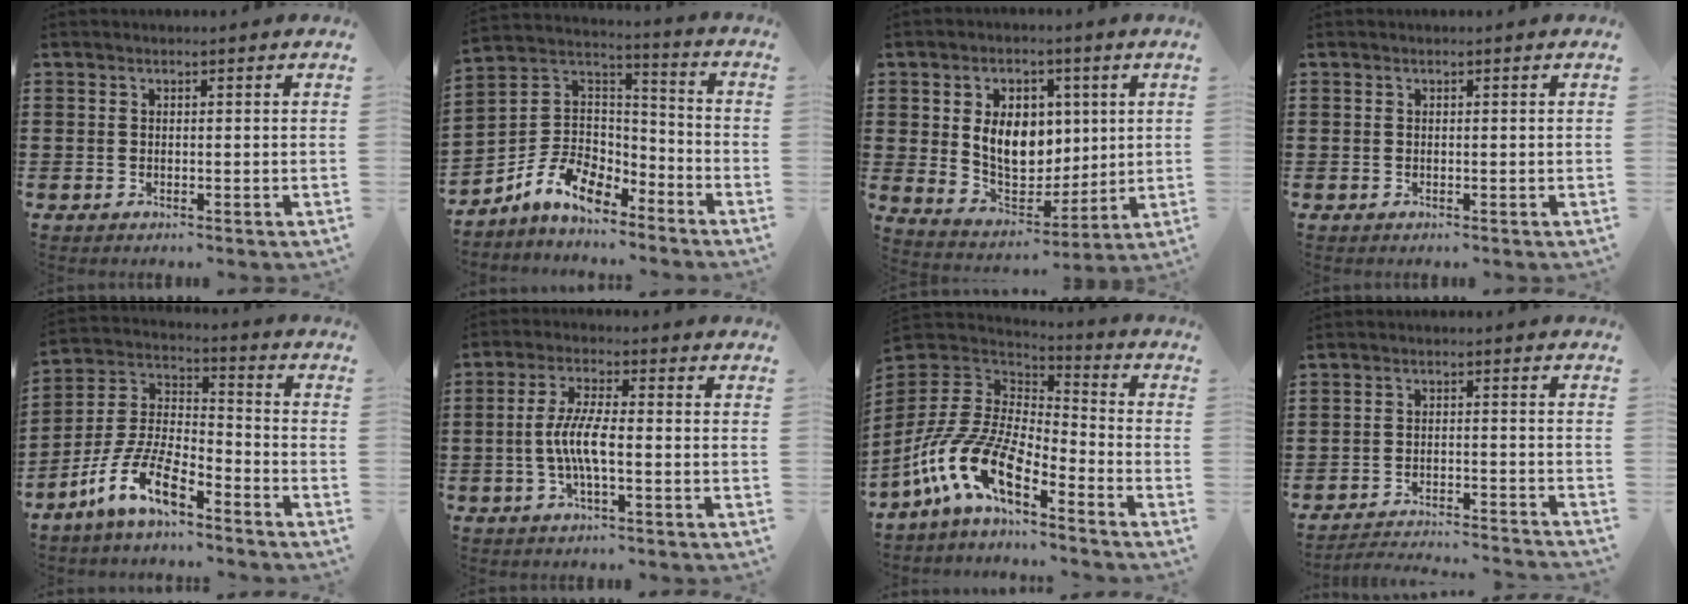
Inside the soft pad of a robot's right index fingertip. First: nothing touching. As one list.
[{"total": 9.7, "force": [-6.3, 5.9, 4.4], "torque": [-0.116, 0.015, -0.122]}, {"total": 9.7, "force": [1.7, 7.1, 6.4], "torque": [-0.117, 0.008, 0.028]}, {"total": 0.0}, {"total": 10.7, "force": [-7.5, 3.3, 6.9], "torque": [-0.160, 0.004, -0.151]}, {"total": 6.1, "force": [-1.4, 1.4, 5.7], "torque": [-0.128, -0.007, -0.035]}, {"total": 13.0, "force": [-7.4, 5.5, 9.2], "torque": [-0.230, -0.004, -0.157]}, {"total": 3.4, "force": [-3.3, -0.1, 0.7], "torque": [-0.016, 0.000, -0.070]}]